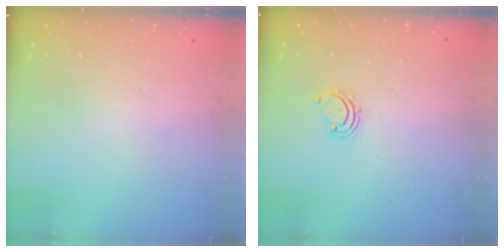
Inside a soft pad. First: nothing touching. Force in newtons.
{"total": 2.7, "press": 2.6, "slide": 0.5}